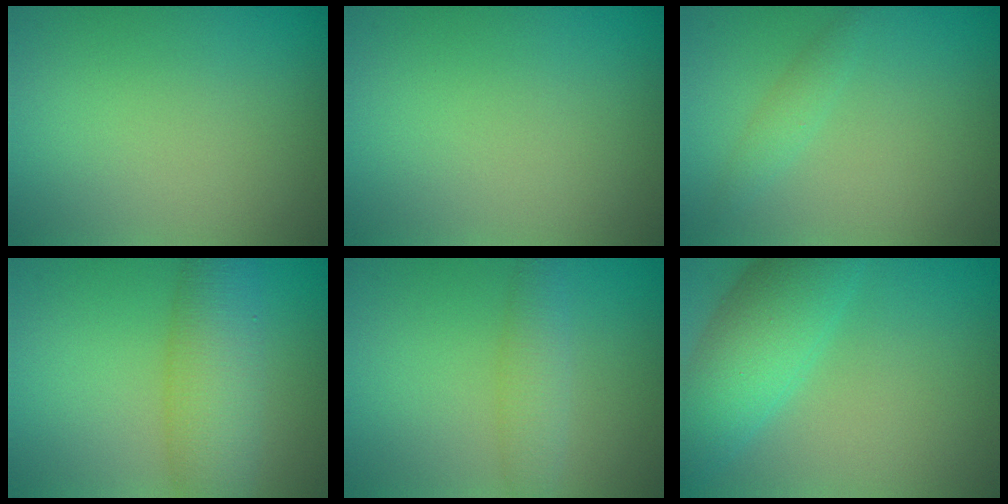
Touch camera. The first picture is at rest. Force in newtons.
{"total": 0.0}
{"total": 1.2, "press": 1.2, "slide": 0.1}
{"total": 6.2, "press": 6.2, "slide": 0.2}
{"total": 2.4, "press": 2.4, "slide": 0.1}
{"total": 6.7, "press": 6.7, "slide": 0.3}